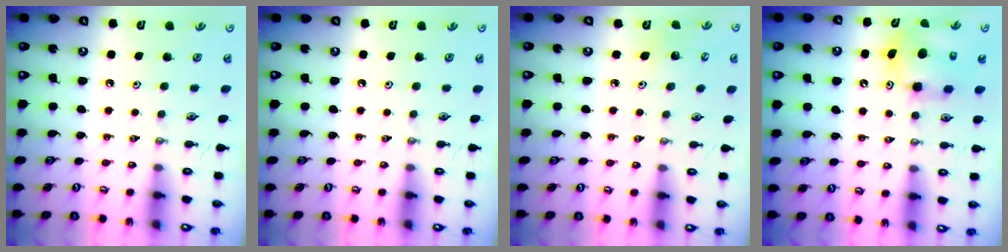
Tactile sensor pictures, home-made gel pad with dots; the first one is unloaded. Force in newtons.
{"total": 0.0}
{"total": 5.0, "press": 4.7, "slide": 1.6}
{"total": 7.4, "press": 7.4, "slide": 0.4}